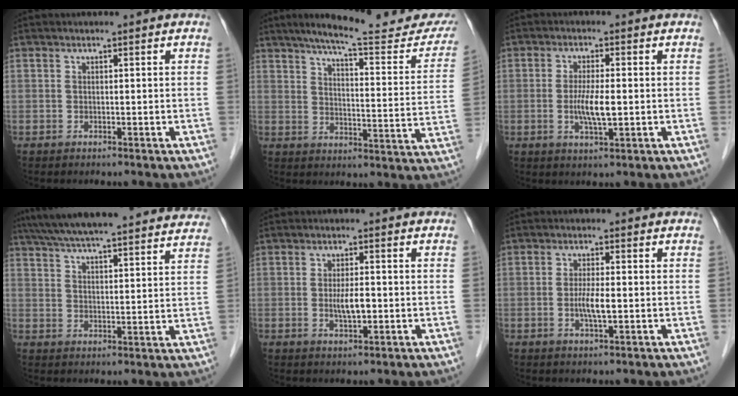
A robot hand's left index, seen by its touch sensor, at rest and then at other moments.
{"total": 22.9, "force": [19.9, 2.8, 11.0], "torque": [-0.158, -0.034, 0.256]}
{"total": 4.8, "force": [-0.6, 0.8, 4.7], "torque": [-0.097, -0.008, -0.009]}
{"total": 29.5, "force": [26.9, 3.0, 11.7], "torque": [-0.199, -0.010, 0.346]}
{"total": 3.5, "force": [-0.5, 1.0, 3.3], "torque": [-0.065, -0.002, -0.006]}
{"total": 3.5, "force": [-0.6, 0.5, 3.4], "torque": [-0.070, -0.004, -0.011]}